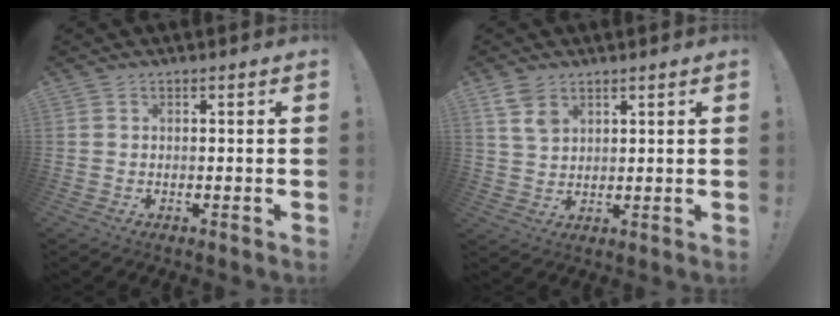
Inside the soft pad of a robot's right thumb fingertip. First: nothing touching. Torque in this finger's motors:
{"motor_torque": [0.45, 0.87, 0.63, 0.15, 0.00]}